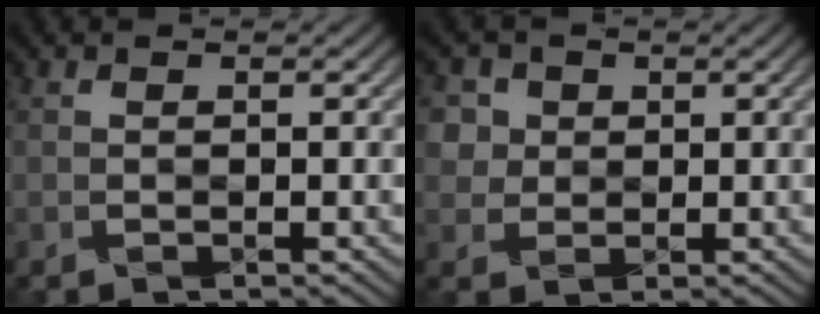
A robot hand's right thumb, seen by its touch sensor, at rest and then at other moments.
{"total": 4.4, "force": [2.2, 3.7, 0.8], "torque": [-0.040, -0.002, 0.039]}